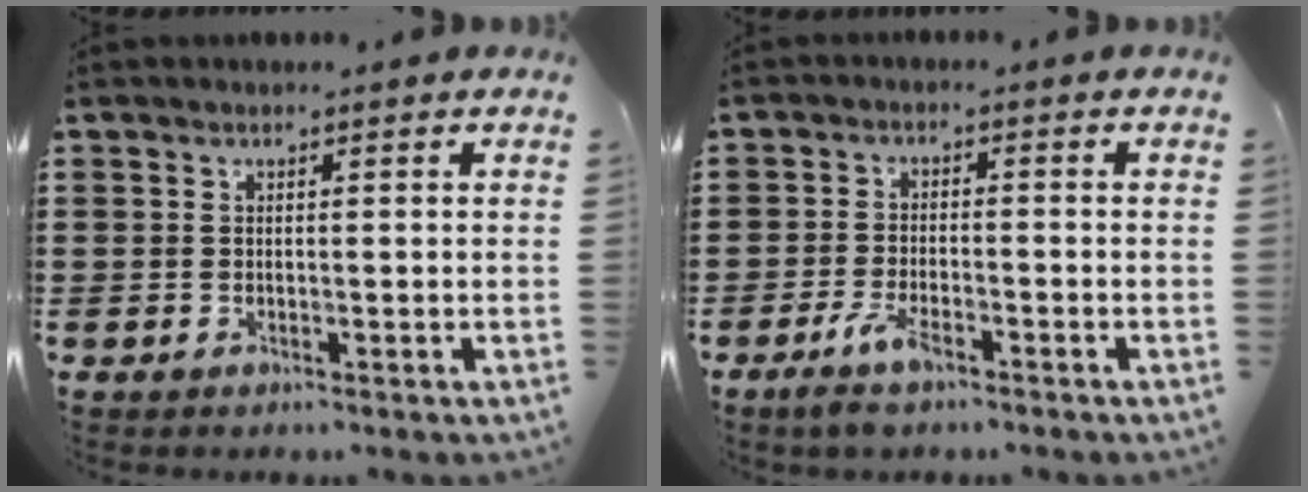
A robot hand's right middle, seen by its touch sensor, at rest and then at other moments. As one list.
[{"total": 4.4, "force": [-2.8, 1.3, 3.1], "torque": [-0.078, -0.007, -0.056]}]